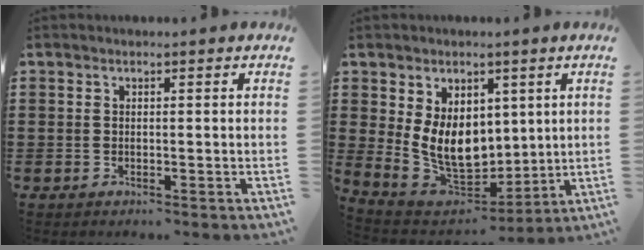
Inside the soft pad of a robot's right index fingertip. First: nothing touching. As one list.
[{"total": 10.3, "force": [1.8, 7.7, 6.6], "torque": [-0.139, -0.008, 0.036]}]